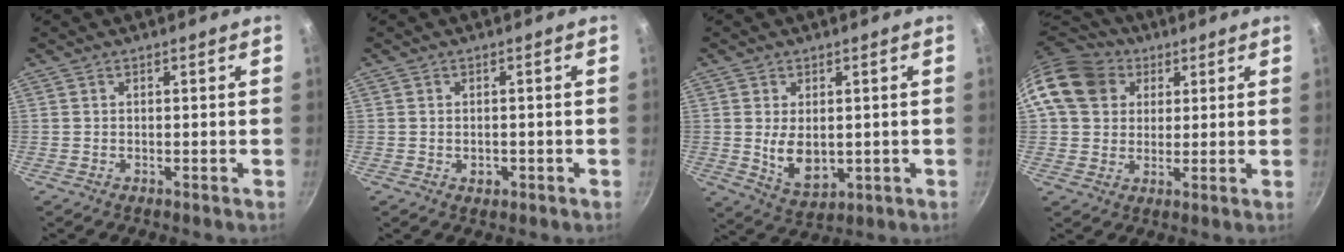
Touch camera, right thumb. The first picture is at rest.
{"total": 1.9, "force": [-0.6, 1.3, 1.2], "torque": [-0.016, 0.001, -0.008]}
{"total": 7.6, "force": [0.2, 4.8, 5.9], "torque": [-0.092, -0.018, 0.020]}
{"total": 13.7, "force": [4.8, 11.2, 6.3], "torque": [-0.101, 0.013, 0.077]}